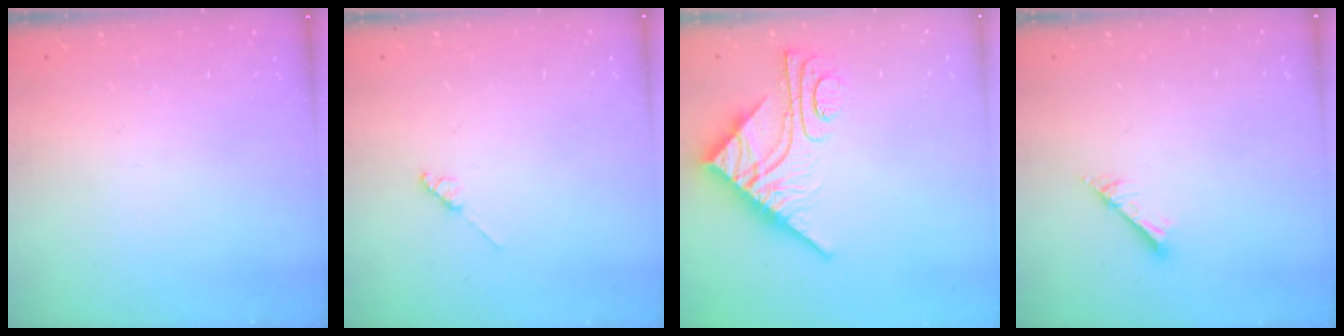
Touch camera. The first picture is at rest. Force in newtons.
{"total": 2.0, "press": 1.9, "slide": 0.3}
{"total": 10.9, "press": 10.8, "slide": 1.0}
{"total": 7.9, "press": 7.8, "slide": 0.8}